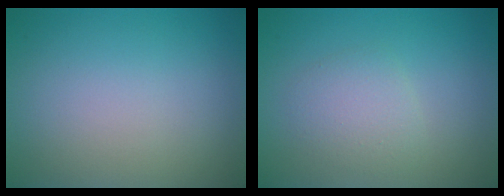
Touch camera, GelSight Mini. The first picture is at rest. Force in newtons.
{"total": 2.3, "press": 2.3, "slide": 0.2}